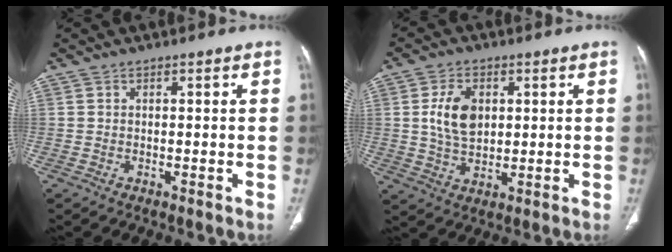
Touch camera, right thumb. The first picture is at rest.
{"total": 8.3, "force": [1.7, 5.4, 6.1], "torque": [-0.103, -0.007, 0.035]}